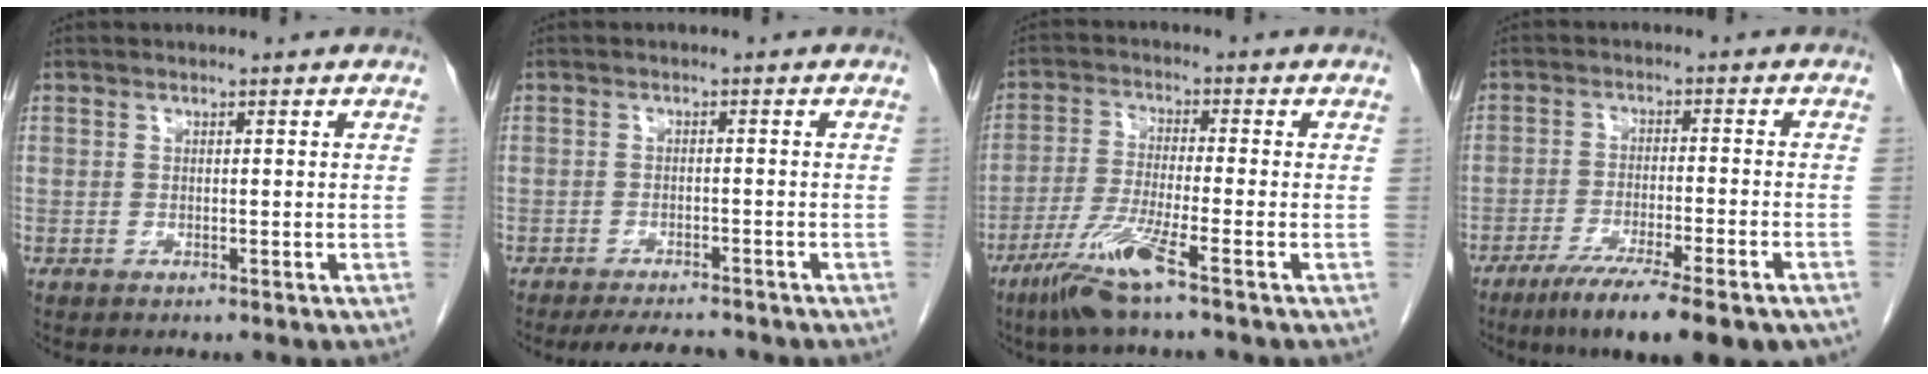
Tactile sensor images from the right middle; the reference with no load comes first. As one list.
[{"total": 5.3, "force": [-4.9, 0.9, 1.8], "torque": [-0.029, -0.013, -0.076]}, {"total": 7.8, "force": [-4.8, -0.6, 6.1], "torque": [-0.126, -0.023, -0.099]}, {"total": 14.6, "force": [-10.6, 1.5, 10.0], "torque": [-0.126, -0.031, -0.163]}]